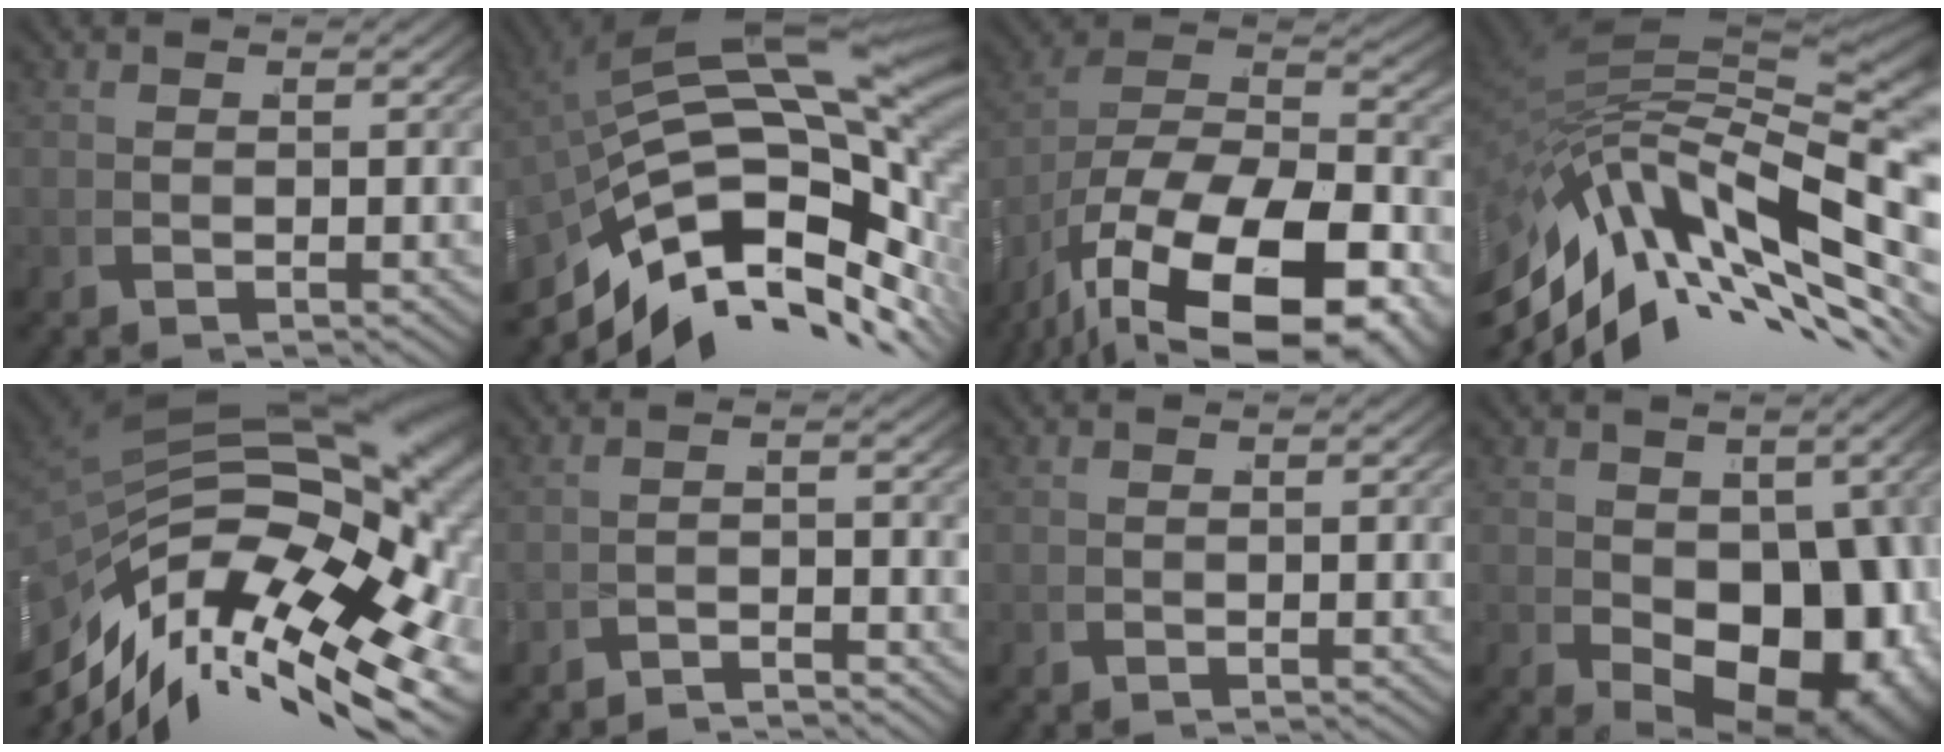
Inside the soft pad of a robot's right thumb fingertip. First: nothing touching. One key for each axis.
{"total": 18.8, "fx": -0.9, "fy": 10.7, "fz": 15.4, "tx": -0.265, "ty": -0.033, "tz": 0.007}
{"total": 18.7, "fx": -2.4, "fy": 12.5, "fz": 13.7, "tx": -0.273, "ty": -0.073, "tz": 0.002}
{"total": 17.8, "fx": -1.6, "fy": 9.5, "fz": 14.9, "tx": -0.274, "ty": -0.023, "tz": 0.004}
{"total": 22.2, "fx": 1.5, "fy": 13.8, "fz": 17.4, "tx": -0.275, "ty": 0.003, "tz": 0.013}
{"total": 2.5, "fx": -2.4, "fy": -0.5, "fz": 0.2, "tx": 0.007, "ty": -0.003, "tz": -0.043}
{"total": 0.0}
{"total": 12.7, "fx": -1.3, "fy": 8.0, "fz": 9.8, "tx": -0.151, "ty": -0.064, "tz": 0.017}